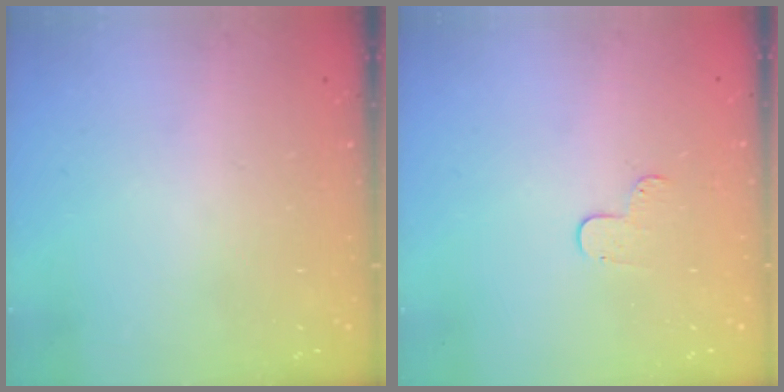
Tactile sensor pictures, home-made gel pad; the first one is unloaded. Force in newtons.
{"total": 4.1, "press": 4.1, "slide": 0.4}